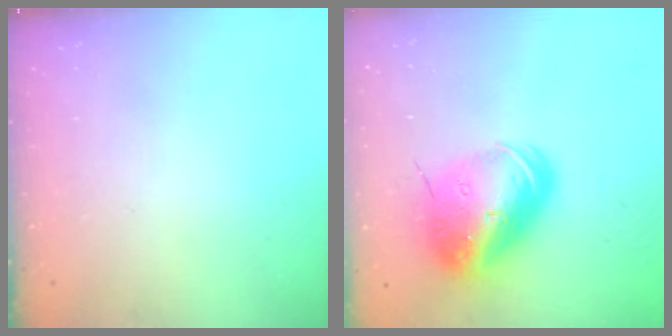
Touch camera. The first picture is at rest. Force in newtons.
{"total": 22.4, "press": 22.1, "slide": 4.0}